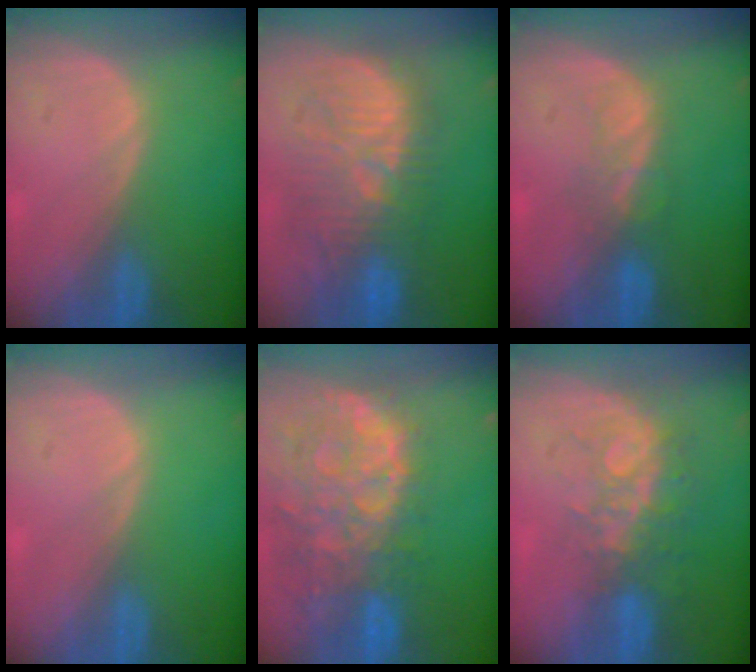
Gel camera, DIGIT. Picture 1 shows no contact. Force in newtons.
{"total": 11.1, "press": 10.9, "slide": 1.8}
{"total": 3.3, "press": 3.3, "slide": 0.5}
{"total": 0.0}
{"total": 13.6, "press": 11.0, "slide": 7.9}
{"total": 8.4, "press": 7.0, "slide": 4.5}